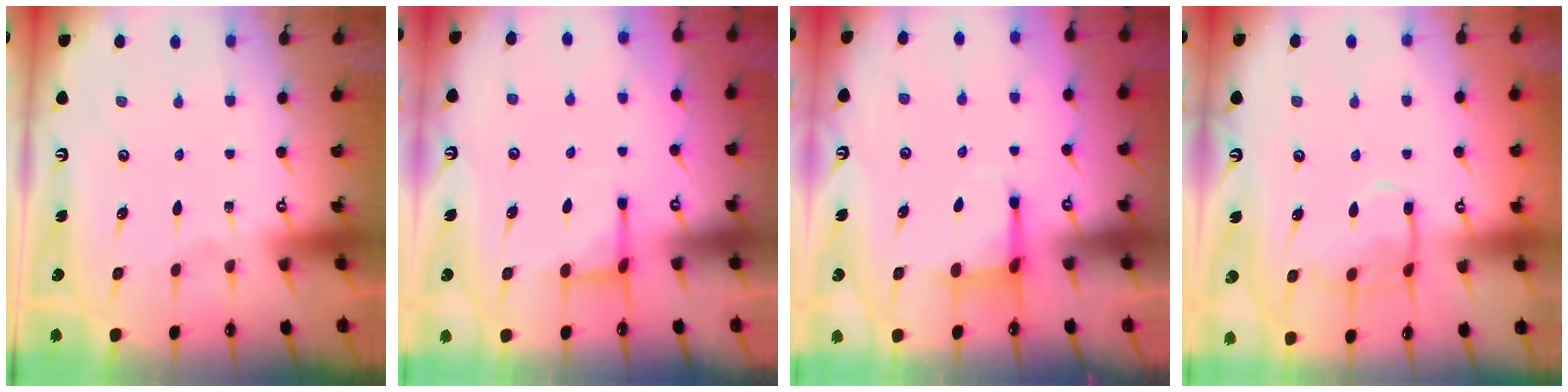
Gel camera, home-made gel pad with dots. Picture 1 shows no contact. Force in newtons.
{"total": 2.8, "press": 2.7, "slide": 0.6}
{"total": 4.0, "press": 3.8, "slide": 1.0}
{"total": 9.7, "press": 9.7, "slide": 0.7}